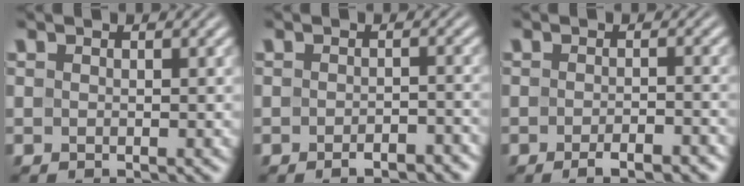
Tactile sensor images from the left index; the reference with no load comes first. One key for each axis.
{"total": 2.6, "fx": -1.9, "fy": 0.8, "fz": 1.6, "tx": -0.020, "ty": 0.004, "tz": -0.025}
{"total": 3.3, "fx": -2.1, "fy": 0.8, "fz": 2.3, "tx": -0.032, "ty": 0.001, "tz": -0.032}